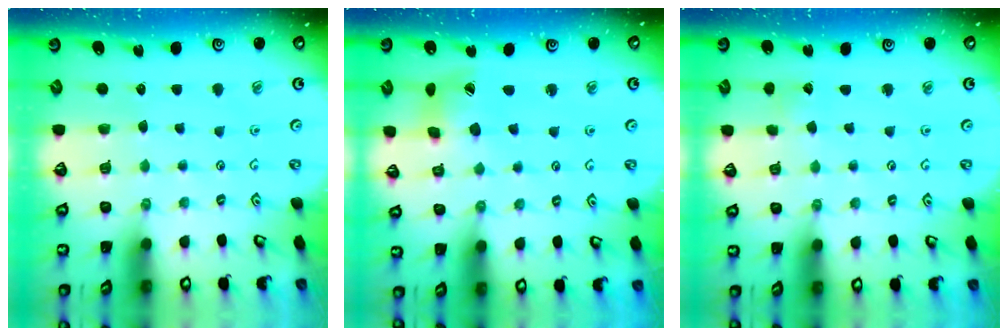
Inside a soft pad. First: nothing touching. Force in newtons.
{"total": 10.1, "press": 10.0, "slide": 1.2}
{"total": 3.4, "press": 3.3, "slide": 0.4}